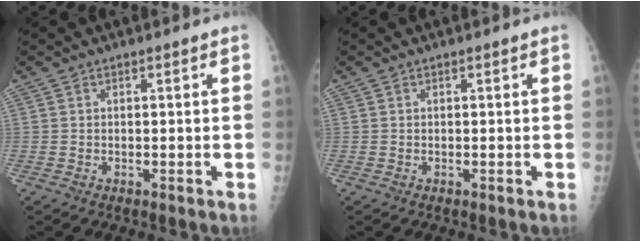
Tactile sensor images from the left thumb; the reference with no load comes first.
{"total": 0.0}